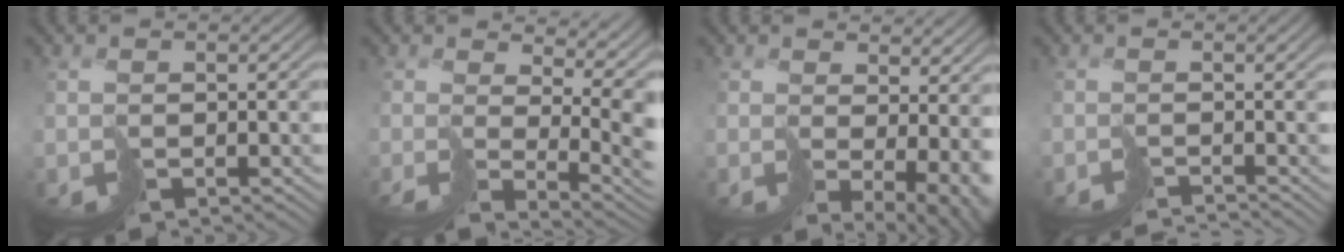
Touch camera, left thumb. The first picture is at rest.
{"total": 10.1, "force": [1.6, 4.8, 8.7], "torque": [-0.142, -0.027, 0.064]}
{"total": 8.9, "force": [0.8, 4.4, 7.7], "torque": [-0.120, -0.035, 0.059]}
{"total": 3.2, "force": [-2.8, -0.7, 1.3], "torque": [-0.007, -0.006, -0.046]}